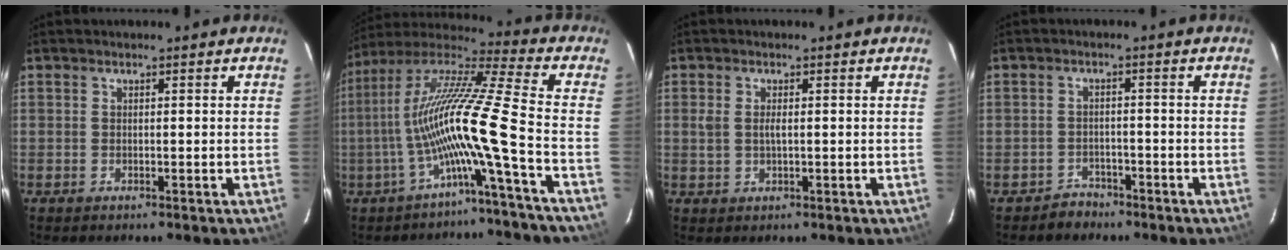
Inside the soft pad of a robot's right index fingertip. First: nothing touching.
{"total": 14.7, "force": [-5.2, -2.1, 13.6], "torque": [-0.229, -0.007, -0.103]}
{"total": 2.4, "force": [0.2, 1.1, 2.2], "torque": [-0.045, -0.001, 0.005]}
{"total": 3.2, "force": [-2.5, 2.1, -0.4], "torque": [0.005, 0.016, -0.039]}